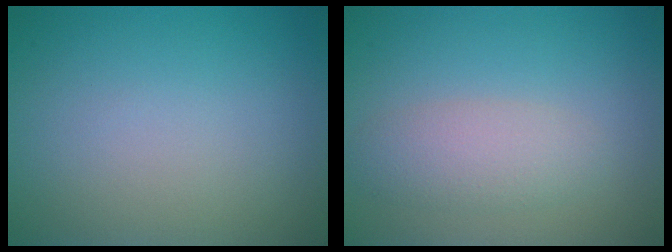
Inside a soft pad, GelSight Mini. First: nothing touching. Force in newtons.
{"total": 2.8, "press": 2.8, "slide": 0.3}